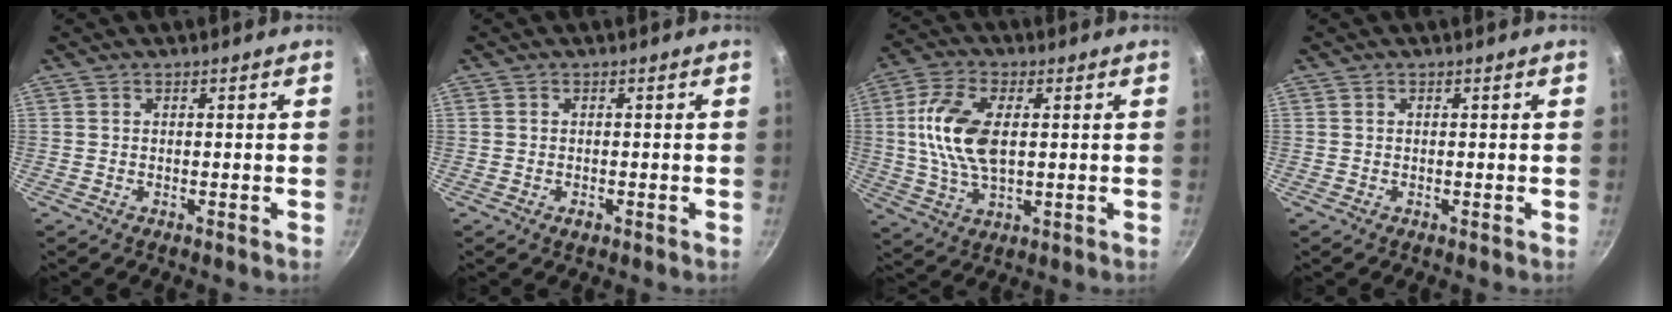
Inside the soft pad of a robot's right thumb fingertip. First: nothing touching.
{"total": 1.2, "force": [-0.6, 0.7, 0.7], "torque": [-0.010, 0.000, -0.010]}
{"total": 12.5, "force": [1.6, 6.6, 10.5], "torque": [-0.201, 0.007, 0.026]}
{"total": 0.0}